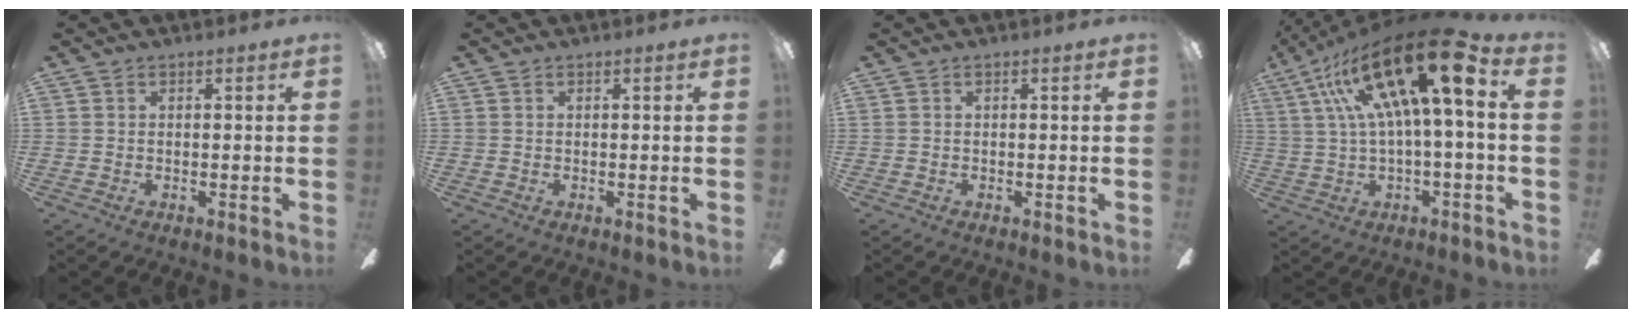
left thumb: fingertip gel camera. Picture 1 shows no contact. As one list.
[{"total": 0.0}, {"total": 0.0}, {"total": 23.6, "force": [8.1, 6.8, 21.1], "torque": [-0.375, -0.027, 0.130]}]